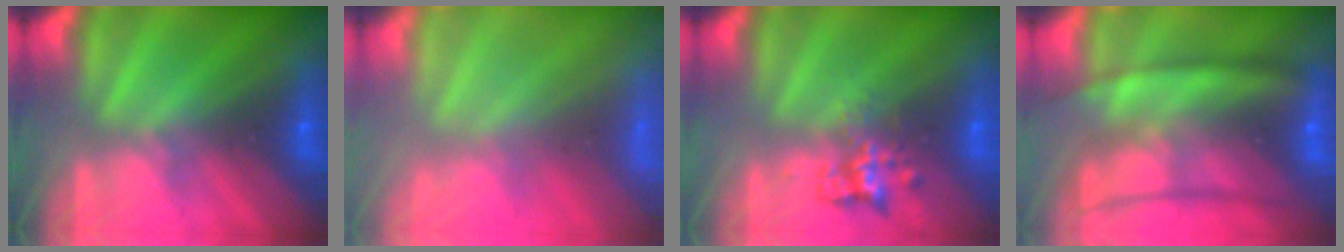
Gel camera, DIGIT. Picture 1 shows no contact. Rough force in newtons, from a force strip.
{"total": 6.5}
{"total": 2.3}
{"total": 7.1}